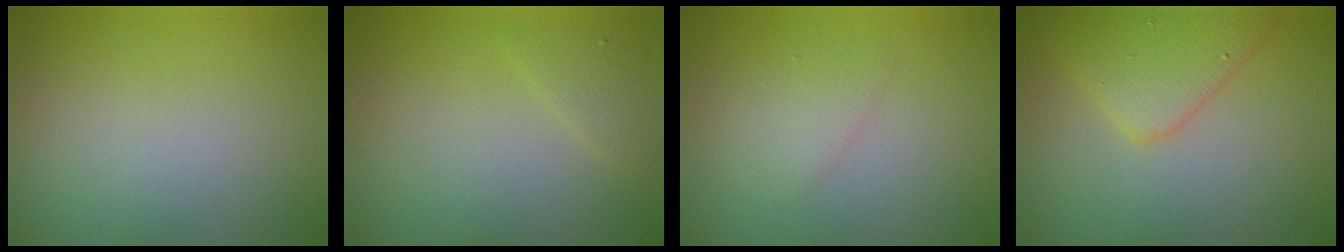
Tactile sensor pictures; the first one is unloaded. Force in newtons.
{"total": 1.2, "press": 1.2, "slide": 0.1}
{"total": 1.7, "press": 1.7, "slide": 0.2}
{"total": 4.0, "press": 4.0, "slide": 0.1}